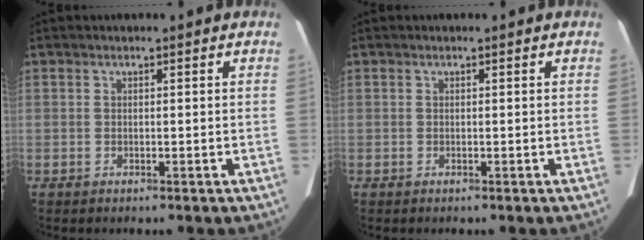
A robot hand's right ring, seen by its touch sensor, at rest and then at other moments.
{"total": 0.0}